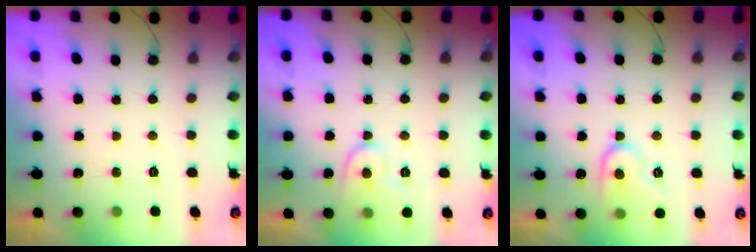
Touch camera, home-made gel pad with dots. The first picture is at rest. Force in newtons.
{"total": 7.4, "press": 7.4, "slide": 0.6}
{"total": 11.7, "press": 11.7, "slide": 1.0}